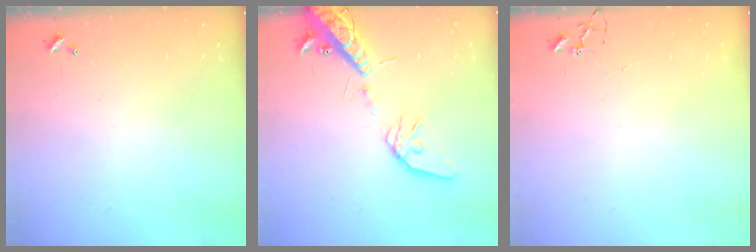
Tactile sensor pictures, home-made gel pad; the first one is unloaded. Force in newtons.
{"total": 18.9, "press": 18.6, "slide": 3.4}
{"total": 3.9, "press": 3.8, "slide": 0.2}